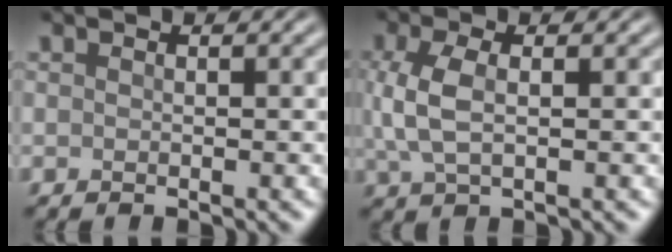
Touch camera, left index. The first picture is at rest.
{"total": 3.8, "force": [0.4, 1.8, 3.3], "torque": [-0.081, 0.005, 0.008]}